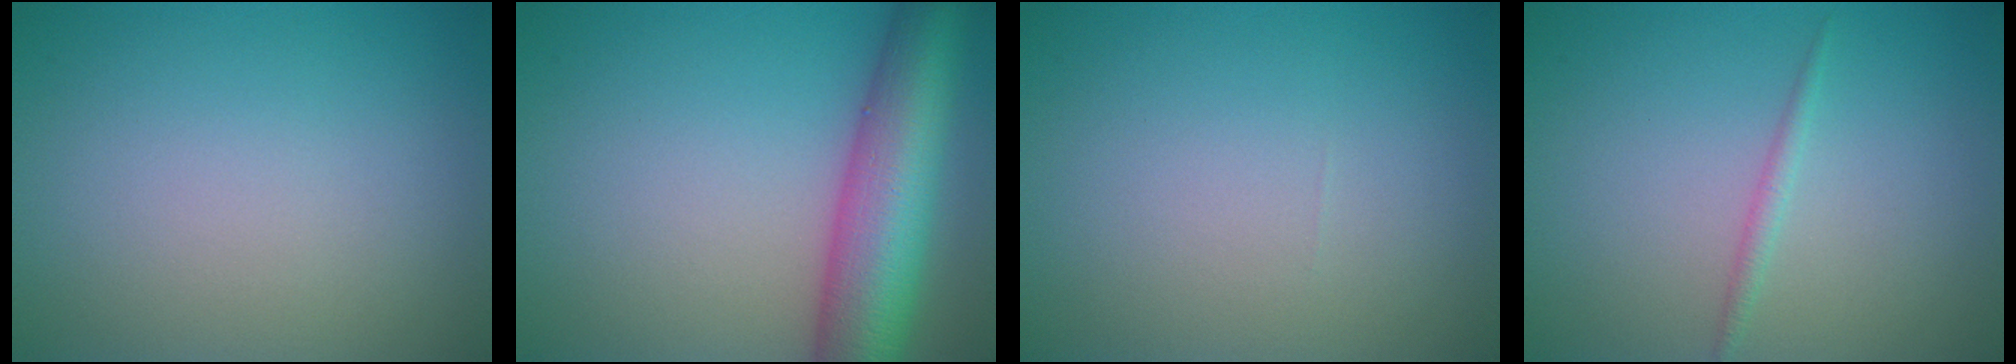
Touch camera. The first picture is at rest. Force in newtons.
{"total": 10.1, "press": 10.1, "slide": 0.3}
{"total": 0.0}
{"total": 1.0, "press": 1.0, "slide": 0.1}